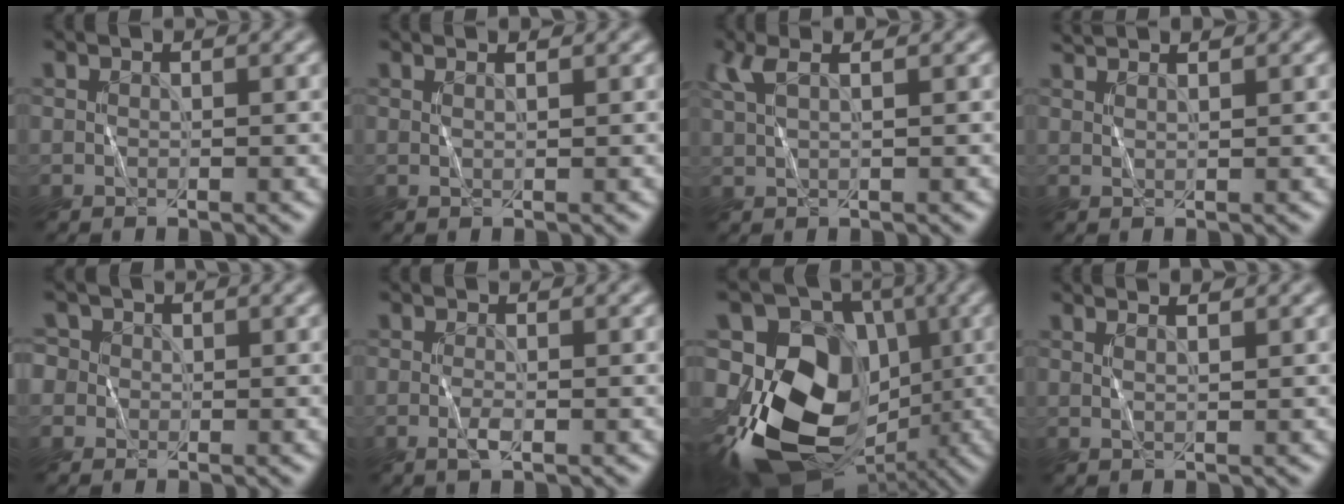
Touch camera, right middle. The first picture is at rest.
{"total": 0.6, "force": [0.4, -0.4, 0.3], "torque": [-0.009, 0.001, 0.006]}
{"total": 2.4, "force": [1.4, 0.4, 1.9], "torque": [-0.048, 0.006, 0.029]}
{"total": 1.5, "force": [1.4, -0.1, 0.7], "torque": [-0.011, 0.004, 0.016]}
{"total": 3.1, "force": [0.8, 2.8, 1.0], "torque": [-0.012, 0.026, -0.009]}
{"total": 1.1, "force": [-0.6, 0.0, 0.9], "torque": [-0.021, -0.001, -0.013]}
{"total": 14.3, "force": [-2.3, 11.0, 8.8], "torque": [-0.140, -0.002, -0.045]}
{"total": 1.4, "force": [1.0, 0.0, 0.9], "torque": [-0.009, 0.001, 0.005]}